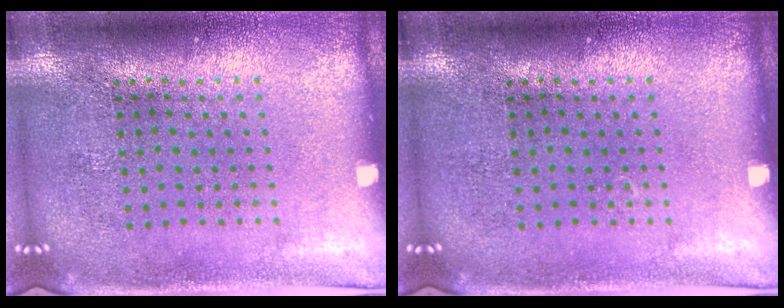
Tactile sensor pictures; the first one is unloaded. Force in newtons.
{"total": 0.0}